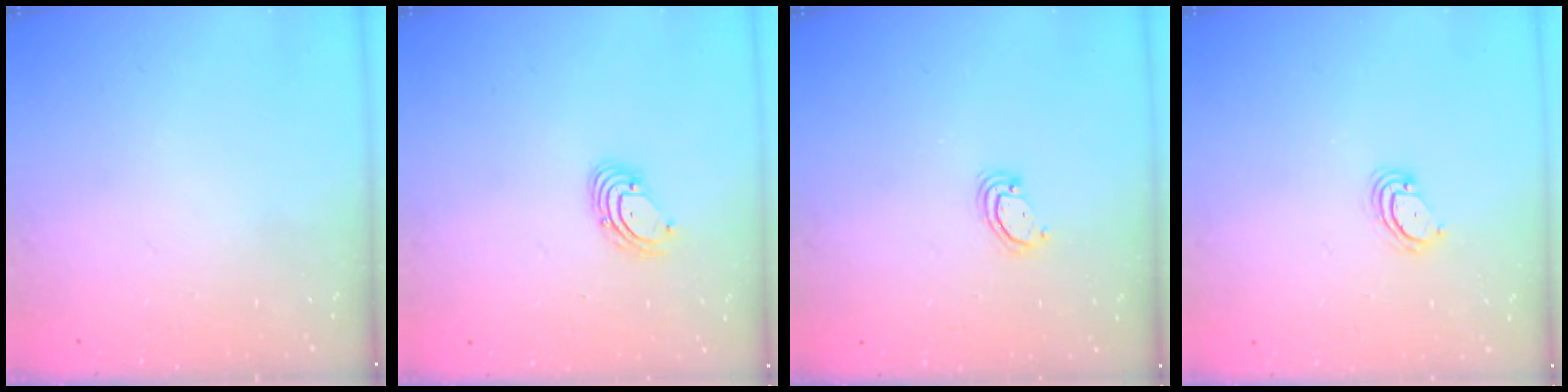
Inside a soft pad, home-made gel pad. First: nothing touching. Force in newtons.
{"total": 2.6, "press": 2.6, "slide": 0.1}
{"total": 3.7, "press": 3.7, "slide": 0.3}
{"total": 4.2, "press": 4.1, "slide": 0.3}